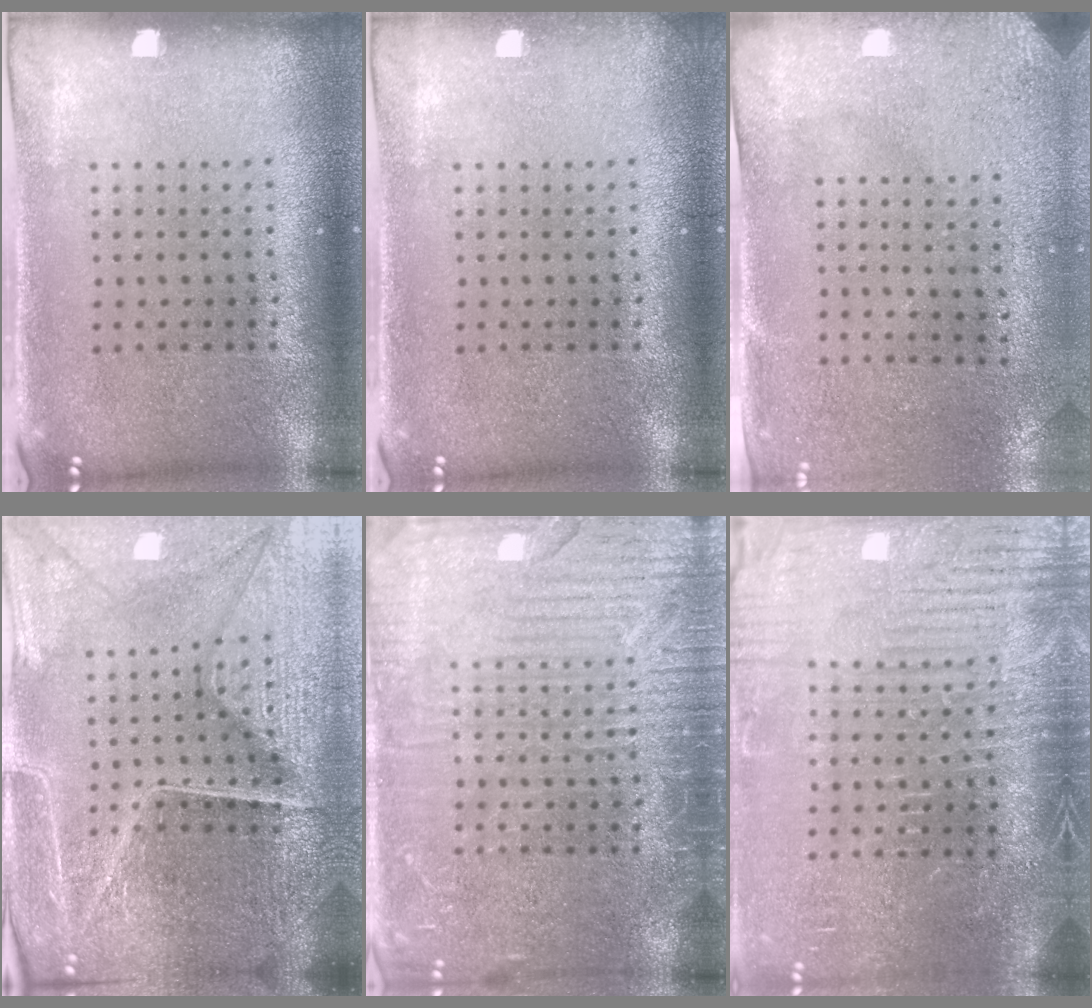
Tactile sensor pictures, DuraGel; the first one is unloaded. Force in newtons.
{"total": 0.7, "press": 0.7, "slide": 0.0}
{"total": 3.0, "press": 2.3, "slide": 1.9}
{"total": 5.2, "press": 5.0, "slide": 1.5}
{"total": 6.2, "press": 6.1, "slide": 0.8}
{"total": 4.2, "press": 3.9, "slide": 1.5}